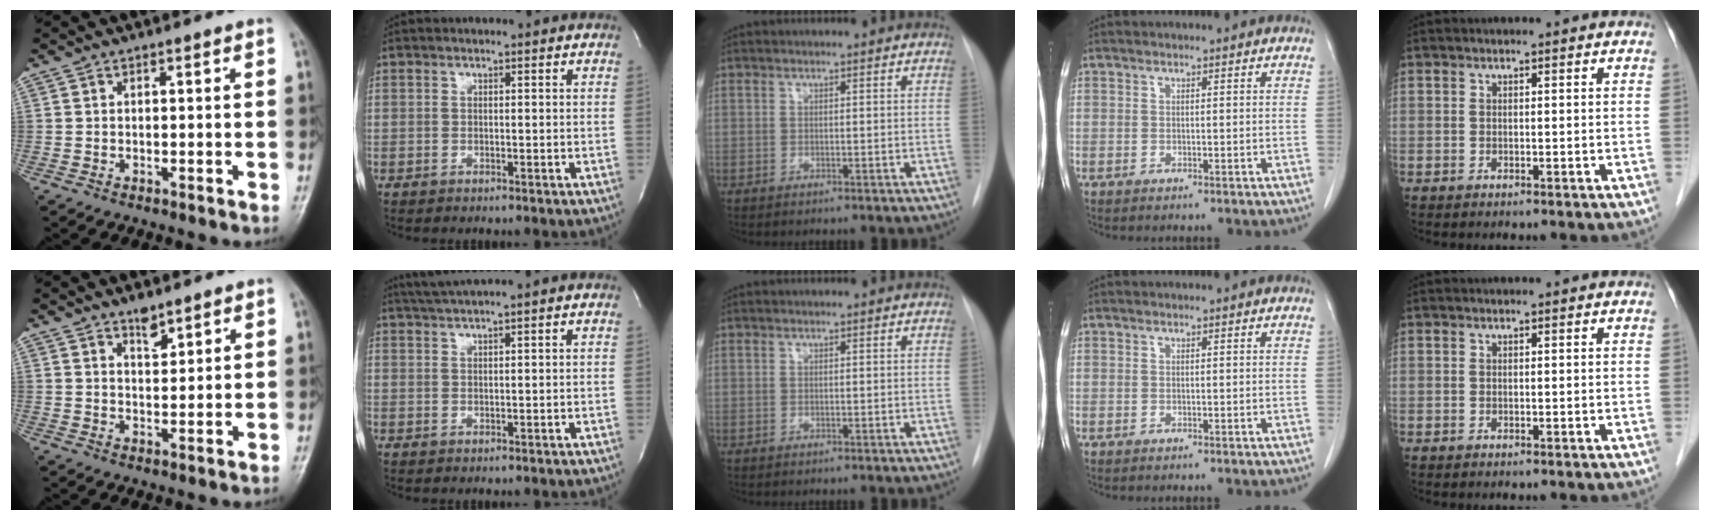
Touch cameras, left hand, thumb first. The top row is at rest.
{"thumb": {"total": 3.5, "force": [2.7, 1.4, 1.8], "torque": [-0.017, -0.021, 0.045]}, "index": {"total": 3.2, "force": [2.6, -1.1, 1.5], "torque": [-0.034, 0.009, 0.056]}}